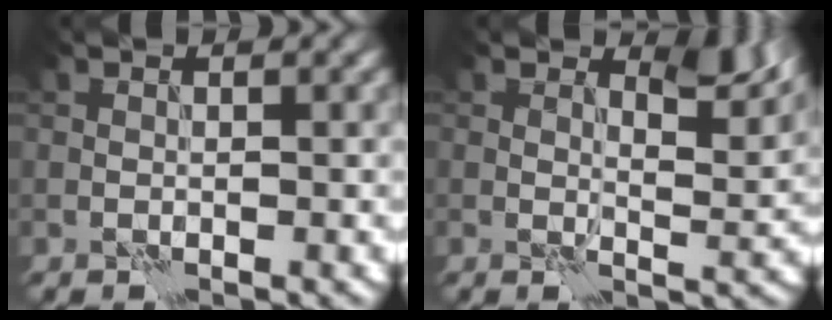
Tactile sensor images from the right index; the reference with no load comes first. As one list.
[{"total": 3.2, "force": [2.1, 1.2, 2.2], "torque": [-0.033, -0.009, 0.029]}]